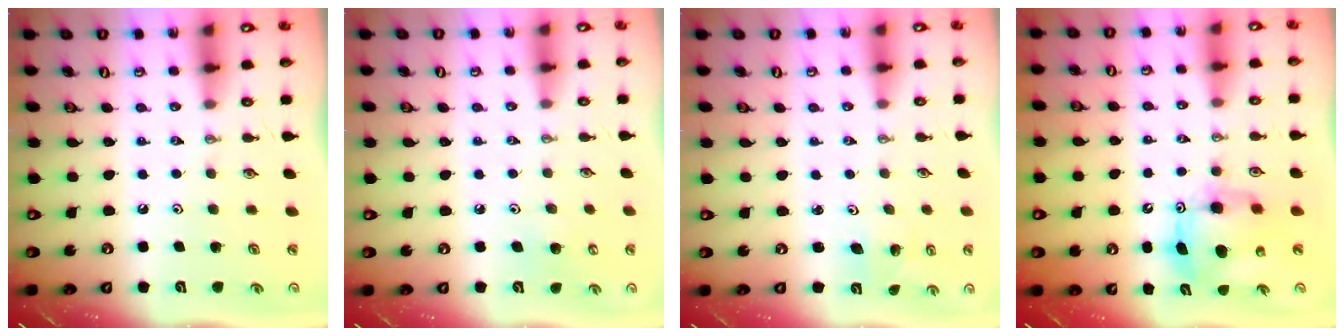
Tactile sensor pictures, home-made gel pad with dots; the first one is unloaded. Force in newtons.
{"total": 5.3, "press": 5.2, "slide": 0.7}
{"total": 1.9, "press": 1.9, "slide": 0.1}
{"total": 8.9, "press": 8.9, "slide": 0.7}